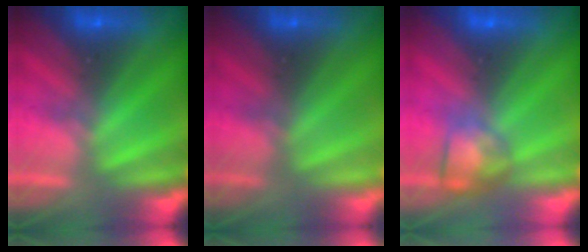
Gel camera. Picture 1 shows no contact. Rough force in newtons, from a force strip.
{"total": 3.0}
{"total": 3.5}